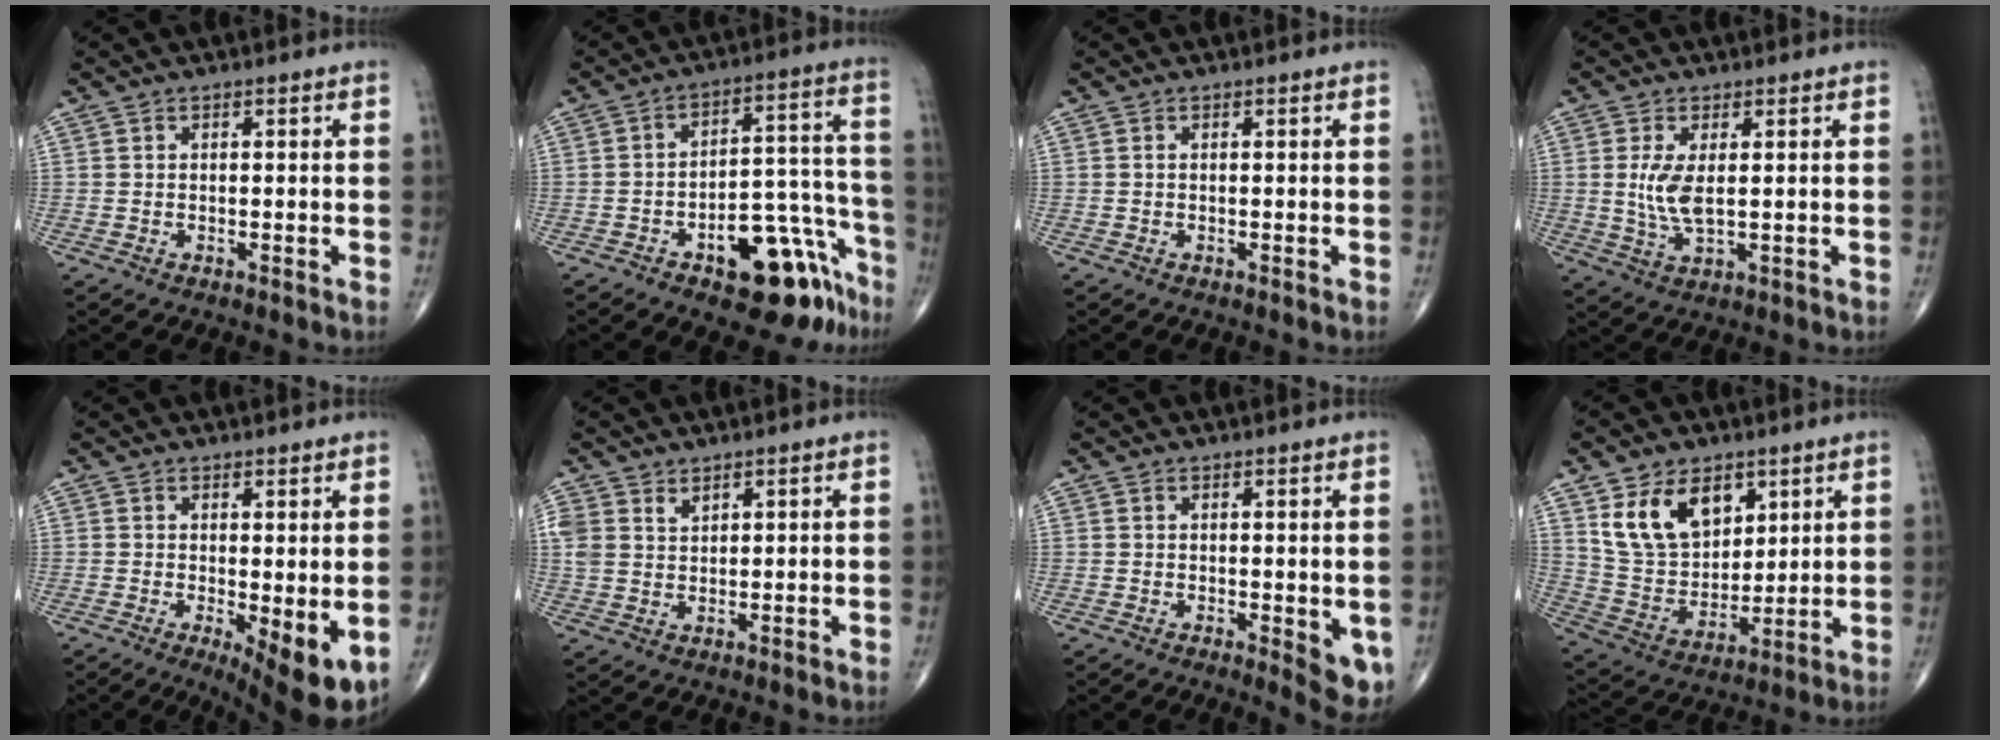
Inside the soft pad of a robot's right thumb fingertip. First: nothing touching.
{"total": 16.3, "force": [-9.7, 7.4, 10.9], "torque": [-0.092, 0.100, -0.130]}
{"total": 0.0}
{"total": 5.9, "force": [0.7, 2.4, 5.4], "torque": [-0.116, -0.011, 0.019]}
{"total": 8.0, "force": [-1.2, 2.6, 7.5], "torque": [-0.104, -0.022, -0.011]}
{"total": 4.8, "force": [2.8, 3.3, 2.0], "torque": [-0.029, -0.008, 0.063]}
{"total": 5.4, "force": [-0.4, 2.0, 5.0], "torque": [-0.051, -0.013, -0.003]}
{"total": 14.4, "force": [6.9, 9.5, 8.4], "torque": [-0.119, -0.034, 0.147]}